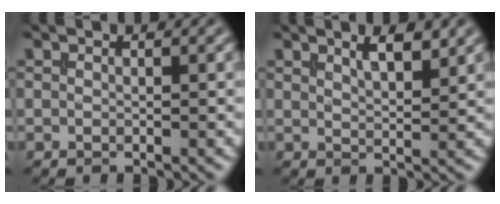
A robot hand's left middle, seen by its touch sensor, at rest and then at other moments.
{"total": 2.9, "force": [2.0, 0.8, 2.0], "torque": [-0.026, 0.001, 0.032]}